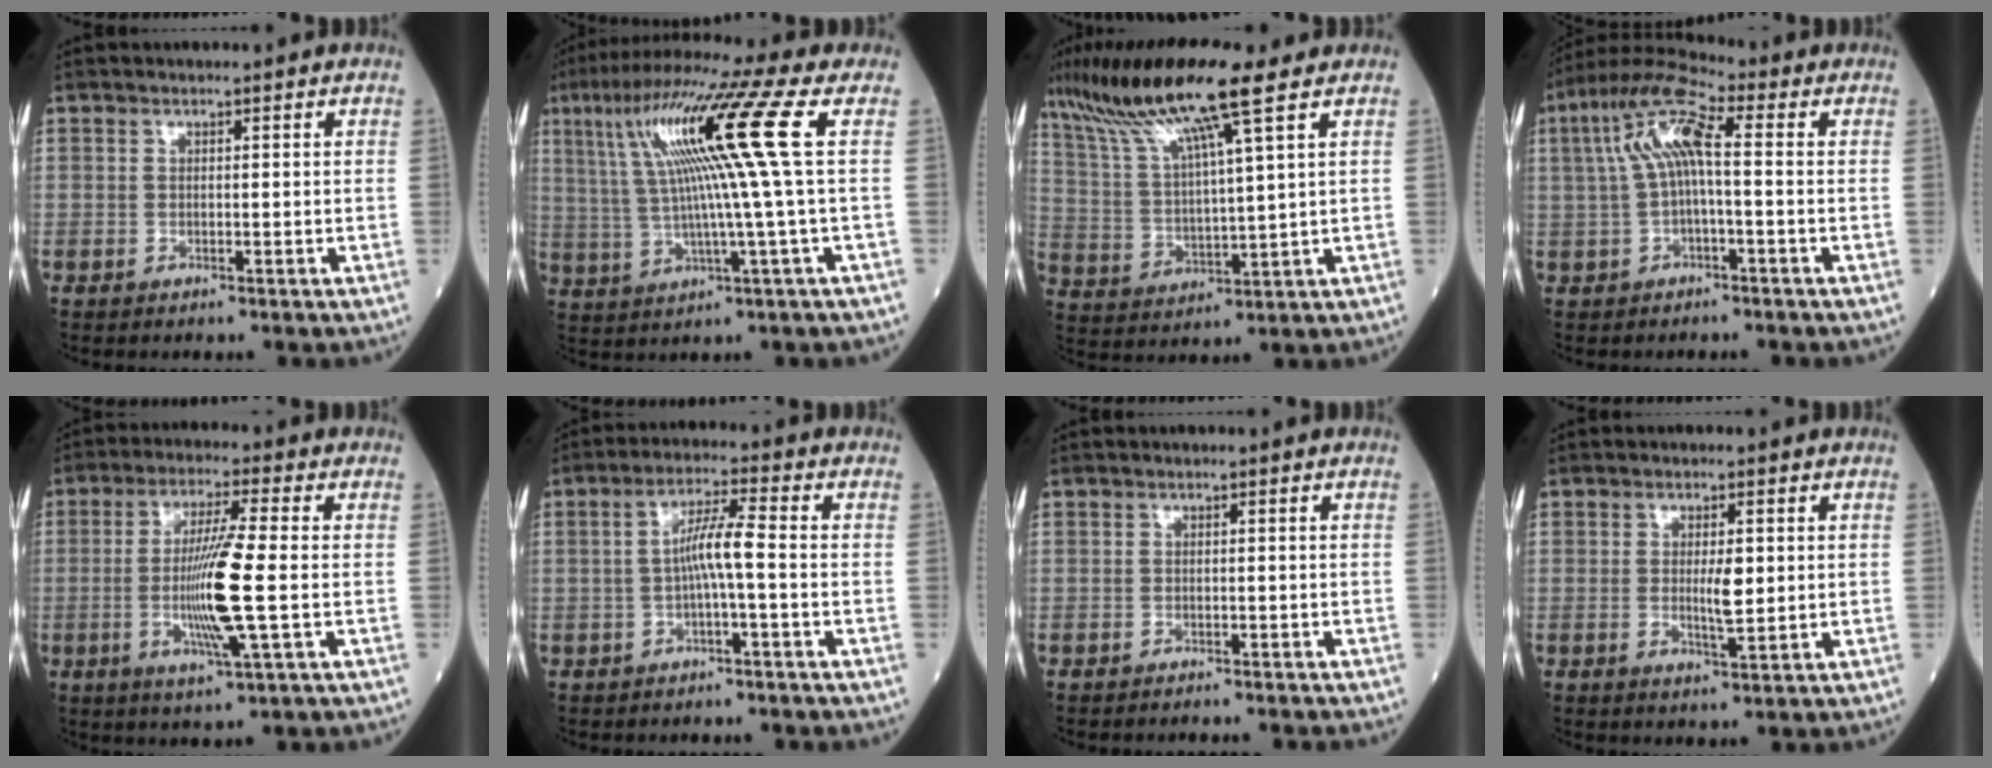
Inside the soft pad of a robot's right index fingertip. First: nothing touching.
{"total": 15.1, "force": [4.2, -2.1, 14.4], "torque": [-0.259, 0.031, 0.073]}
{"total": 15.3, "force": [10.3, -0.6, 11.3], "torque": [-0.218, 0.019, 0.188]}
{"total": 8.9, "force": [1.1, 1.6, 8.7], "torque": [-0.178, 0.034, 0.016]}
{"total": 10.3, "force": [-1.5, -0.5, 10.2], "torque": [-0.200, -0.011, -0.030]}
{"total": 5.1, "force": [-0.7, -0.1, 5.1], "torque": [-0.094, 0.015, -0.010]}
{"total": 4.2, "force": [-4.0, 0.2, 1.2], "torque": [-0.017, -0.011, -0.045]}
{"total": 3.5, "force": [0.2, 0.7, 3.4], "torque": [-0.062, -0.003, 0.006]}